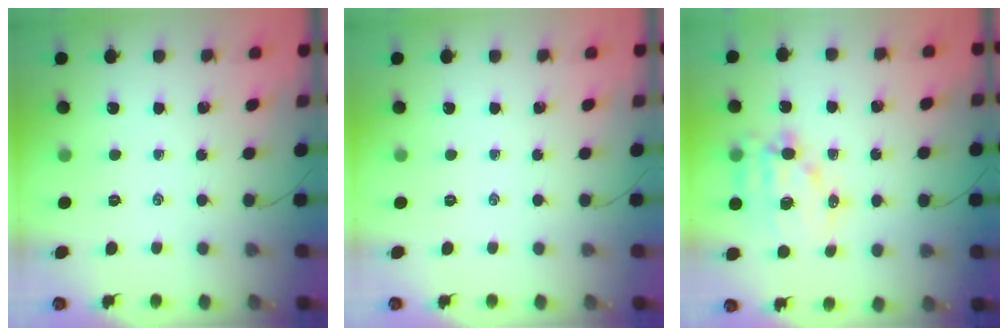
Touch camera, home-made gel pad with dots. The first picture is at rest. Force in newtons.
{"total": 0.0}
{"total": 14.3, "press": 13.9, "slide": 3.2}